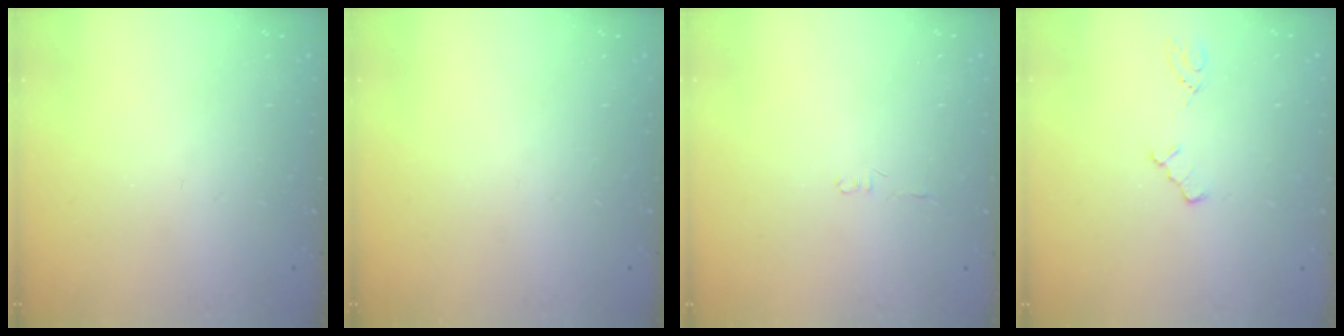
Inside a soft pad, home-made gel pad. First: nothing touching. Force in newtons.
{"total": 0.0}
{"total": 1.2, "press": 1.2, "slide": 0.3}
{"total": 3.5, "press": 3.4, "slide": 0.5}